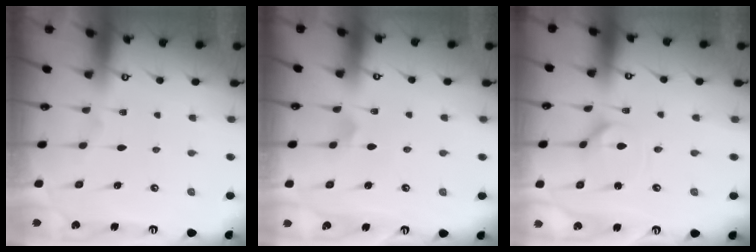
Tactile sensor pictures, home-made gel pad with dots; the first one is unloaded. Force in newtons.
{"total": 3.2, "press": 3.1, "slide": 0.2}
{"total": 3.7, "press": 3.7, "slide": 0.1}